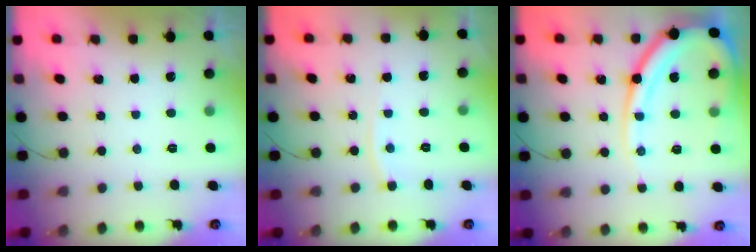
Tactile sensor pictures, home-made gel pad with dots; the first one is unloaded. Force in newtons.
{"total": 3.3, "press": 3.3, "slide": 0.2}
{"total": 15.4, "press": 15.3, "slide": 1.7}